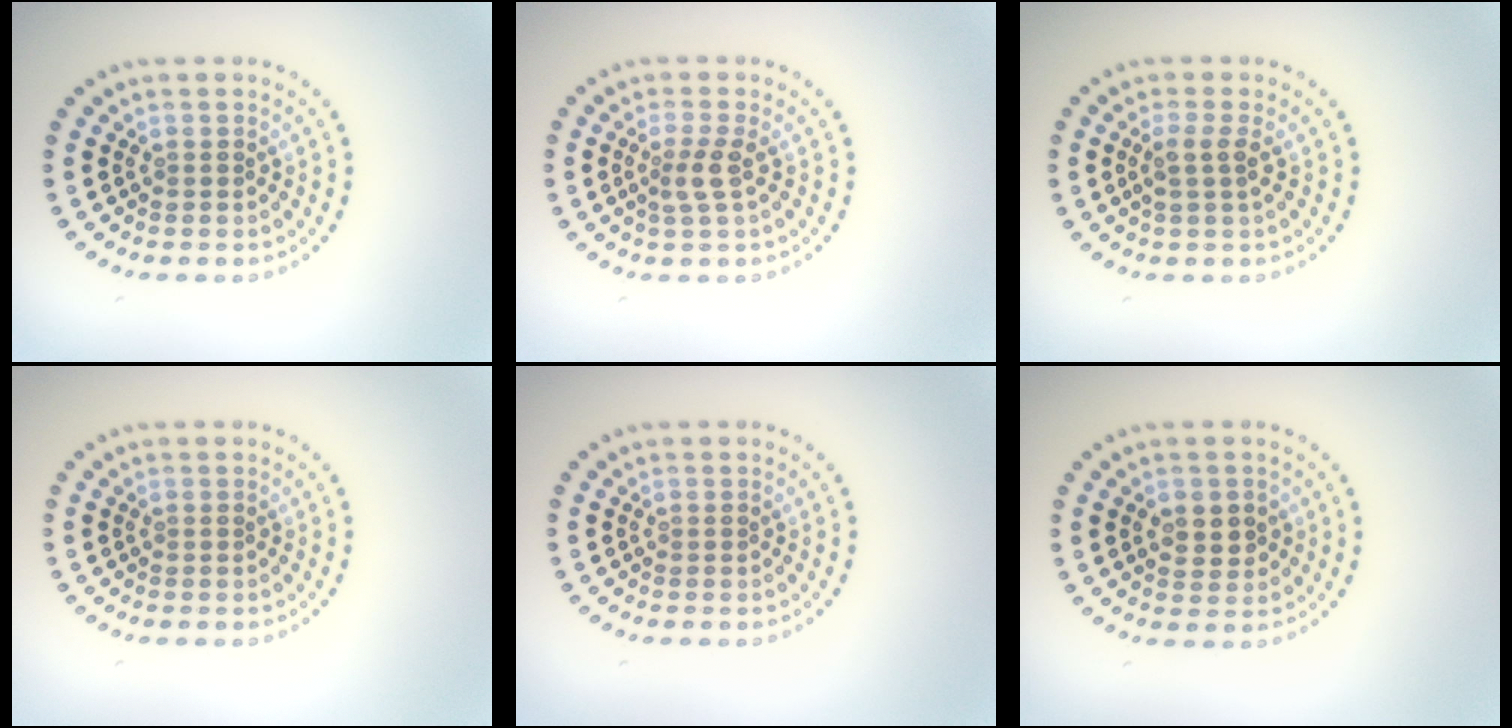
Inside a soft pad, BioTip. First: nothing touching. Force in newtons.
{"total": 2.1, "press": 1.7, "slide": 1.2}
{"total": 1.7, "press": 1.4, "slide": 0.8}
{"total": 0.0}
{"total": 0.0}
{"total": 2.7, "press": 2.6, "slide": 0.5}